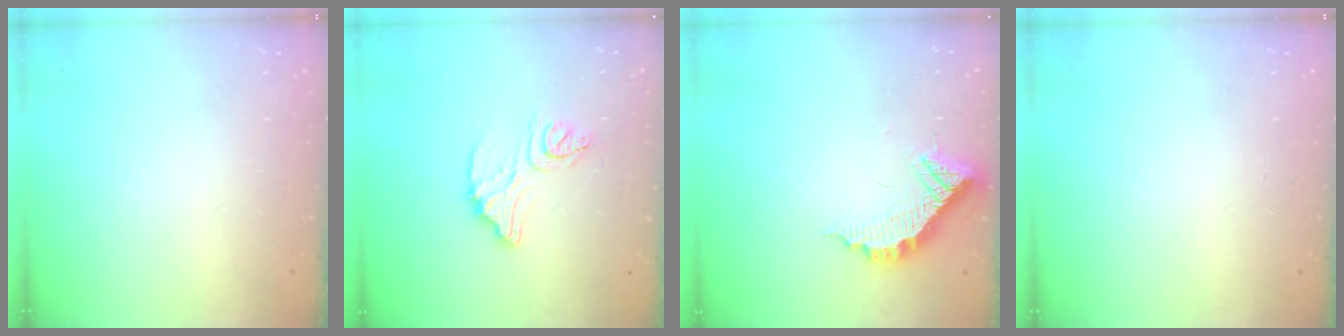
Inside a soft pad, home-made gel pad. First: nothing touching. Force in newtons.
{"total": 12.9, "press": 12.9, "slide": 1.0}
{"total": 11.9, "press": 11.9, "slide": 0.8}
{"total": 0.0}